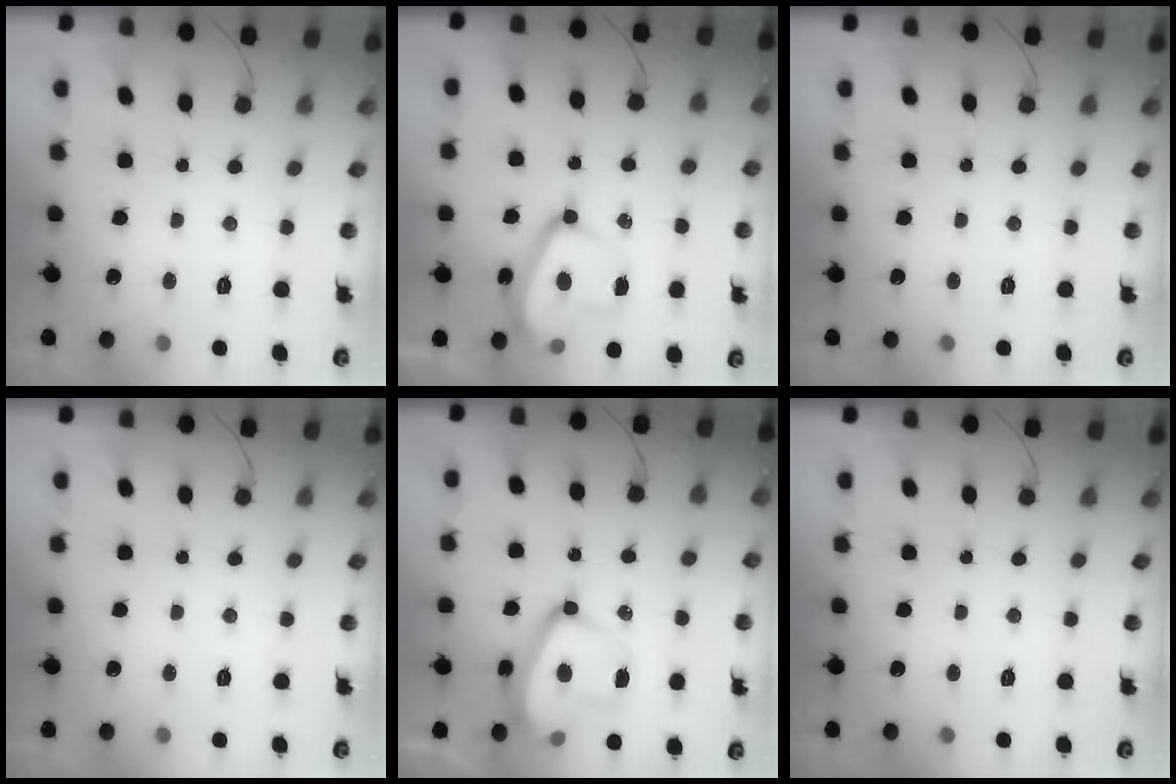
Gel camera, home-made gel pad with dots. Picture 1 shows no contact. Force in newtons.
{"total": 16.9, "press": 16.9, "slide": 1.5}
{"total": 0.0}
{"total": 0.0}
{"total": 18.5, "press": 18.5, "slide": 1.3}
{"total": 0.0}